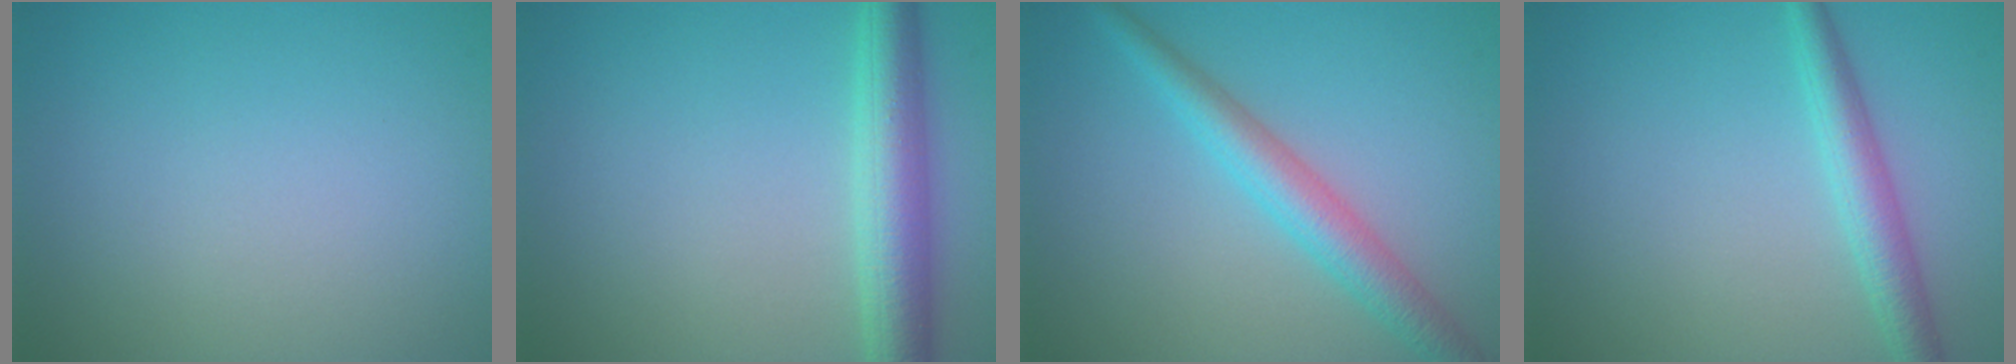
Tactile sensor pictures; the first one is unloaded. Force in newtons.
{"total": 4.8, "press": 4.8, "slide": 0.1}
{"total": 3.8, "press": 3.8, "slide": 0.1}
{"total": 2.9, "press": 2.9, "slide": 0.0}